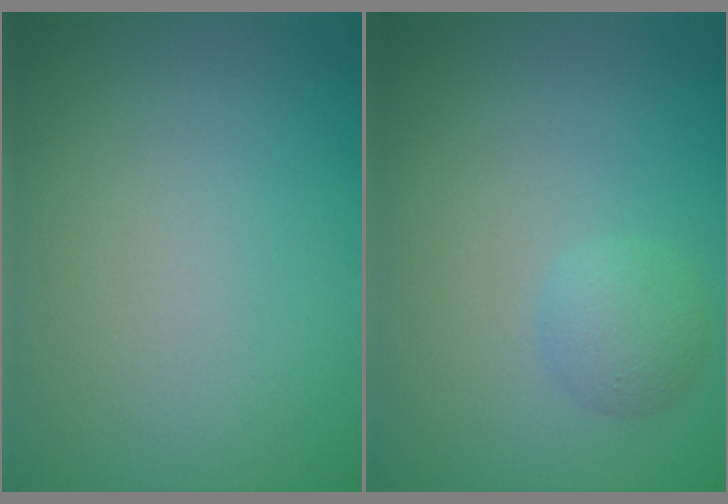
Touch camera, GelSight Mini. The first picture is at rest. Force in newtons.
{"total": 2.0, "press": 2.0, "slide": 0.1}